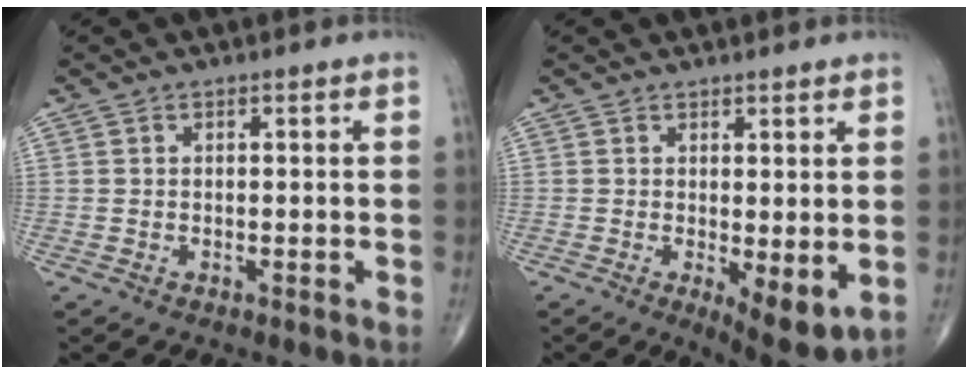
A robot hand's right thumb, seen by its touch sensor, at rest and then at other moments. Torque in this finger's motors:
{"motor_torque": [0.81, 1.52, 0.02, -0.12, 0.22]}